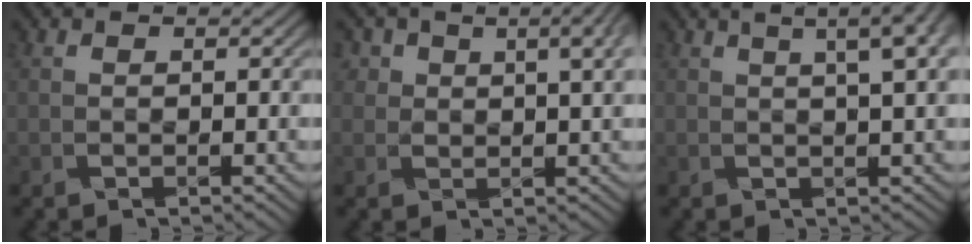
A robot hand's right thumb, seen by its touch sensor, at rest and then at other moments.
{"total": 6.3, "force": [3.2, 3.3, 4.3], "torque": [-0.070, 0.009, 0.040]}
{"total": 8.3, "force": [3.6, 2.8, 6.9], "torque": [-0.061, 0.039, 0.027]}